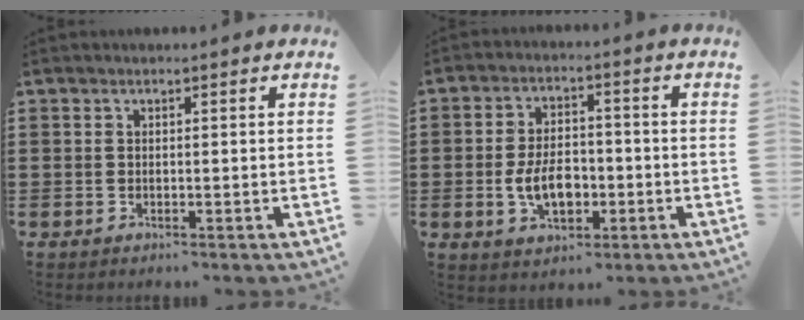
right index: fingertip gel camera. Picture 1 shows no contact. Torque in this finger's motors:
{"motor_torque": [1.23, 0.90, 0.61, 0.17]}